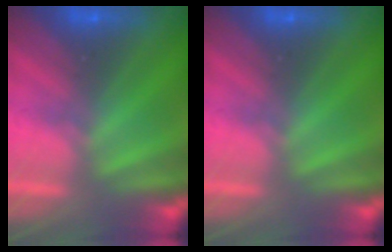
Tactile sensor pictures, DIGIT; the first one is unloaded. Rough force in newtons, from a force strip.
{"total": 0.0}